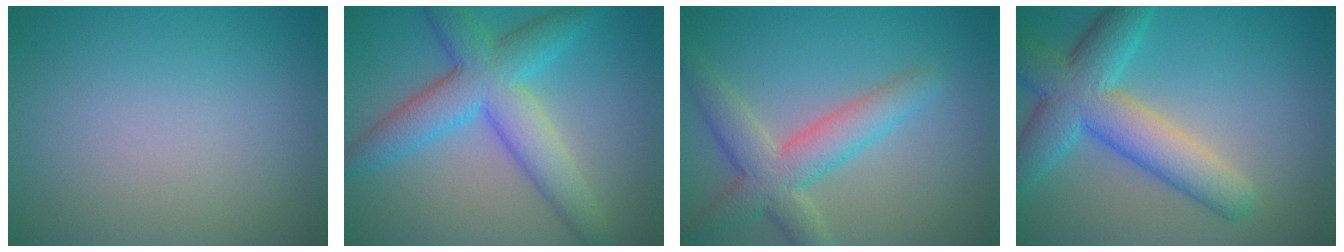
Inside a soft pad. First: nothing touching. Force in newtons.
{"total": 7.3, "press": 7.3, "slide": 0.1}
{"total": 5.3, "press": 5.2, "slide": 0.3}
{"total": 7.7, "press": 7.7, "slide": 0.3}